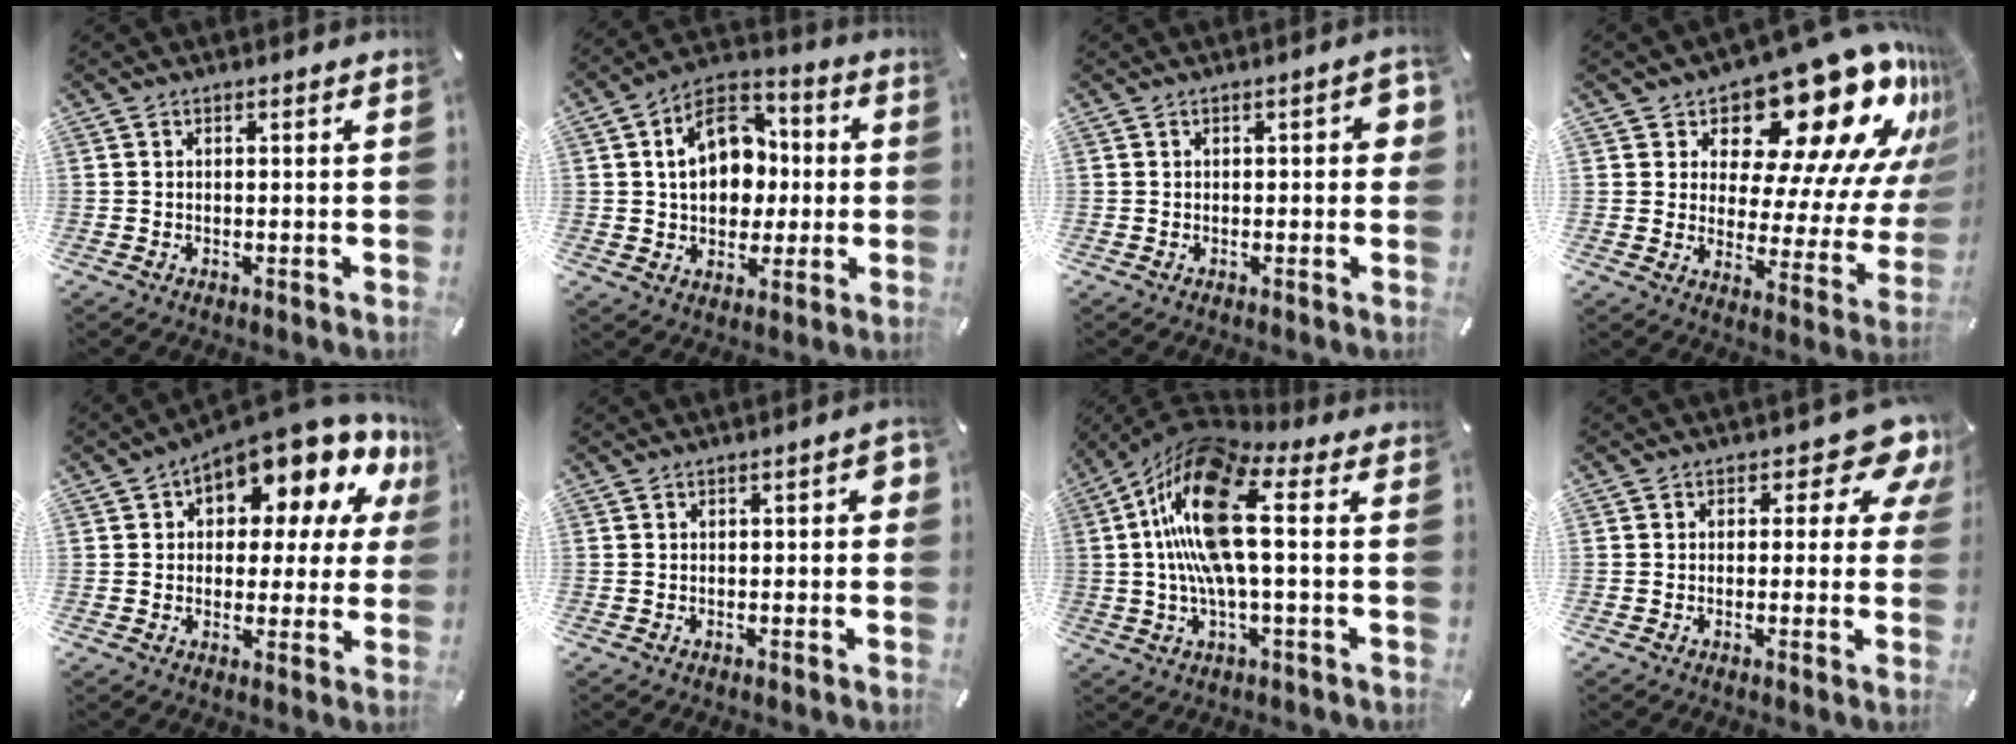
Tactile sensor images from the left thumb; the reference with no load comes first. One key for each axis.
{"total": 14.1, "fx": 1.2, "fy": 11.1, "fz": 8.7, "tx": -0.138, "ty": 0.010, "tz": 0.023}
{"total": 3.5, "fx": 0.1, "fy": 1.6, "fz": 3.1, "tx": -0.033, "ty": 0.002, "tz": -0.004}
{"total": 21.9, "fx": 14.8, "fy": 9.5, "fz": 13.1, "tx": -0.169, "ty": -0.123, "tz": 0.238}
{"total": 13.9, "fx": 9.7, "fy": 5.8, "fz": 8.1, "tx": -0.115, "ty": -0.089, "tz": 0.162}
{"total": 1.9, "fx": -0.3, "fy": 1.0, "fz": 1.6, "tx": -0.027, "ty": 0.007, "tz": -0.006}
{"total": 19.3, "fx": 2.2, "fy": 7.6, "fz": 17.6, "tx": -0.359, "ty": 0.001, "tz": 0.032}
{"total": 9.5, "fx": 4.2, "fy": 4.8, "fz": 7.1, "tx": -0.083, "ty": -0.024, "tz": 0.070}